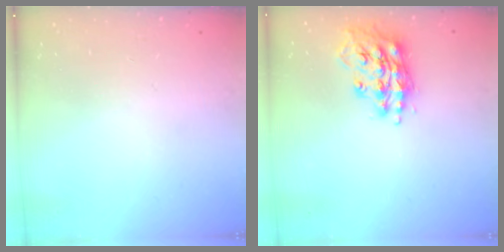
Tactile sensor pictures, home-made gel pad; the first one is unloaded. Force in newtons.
{"total": 15.5, "press": 15.5, "slide": 1.4}